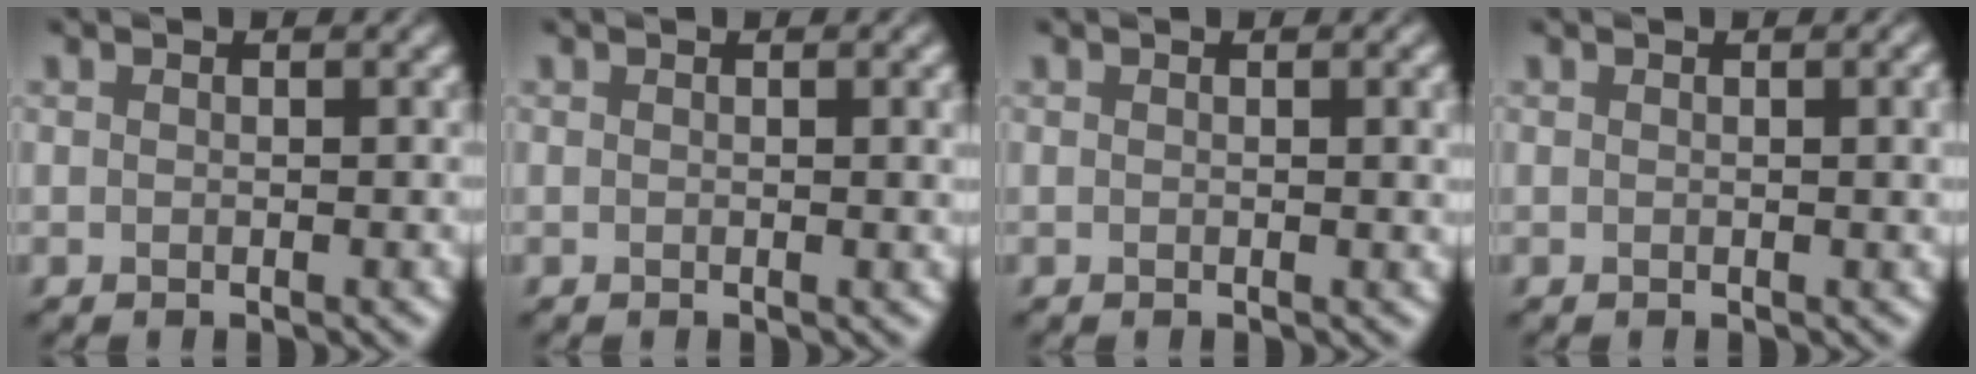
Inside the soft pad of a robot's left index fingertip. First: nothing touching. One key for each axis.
{"total": 1.2, "fx": 0.3, "fy": 0.3, "fz": 1.2, "tx": -0.012, "ty": 0.001, "tz": 0.002}
{"total": 1.4, "fx": 0.3, "fy": 0.4, "fz": 1.4, "tx": -0.014, "ty": 0.002, "tz": 0.003}
{"total": 1.8, "fx": 0.3, "fy": 0.5, "fz": 1.7, "tx": -0.016, "ty": 0.004, "tz": 0.001}